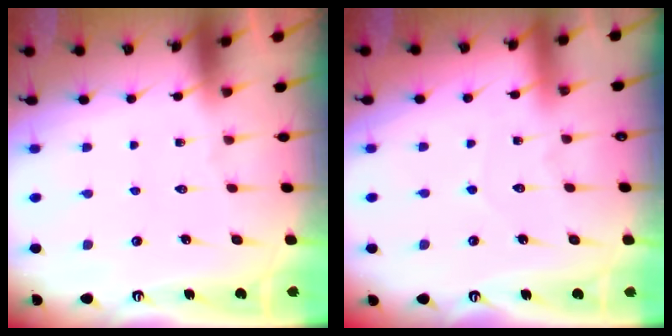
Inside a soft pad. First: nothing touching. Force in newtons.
{"total": 3.5, "press": 3.5, "slide": 0.4}